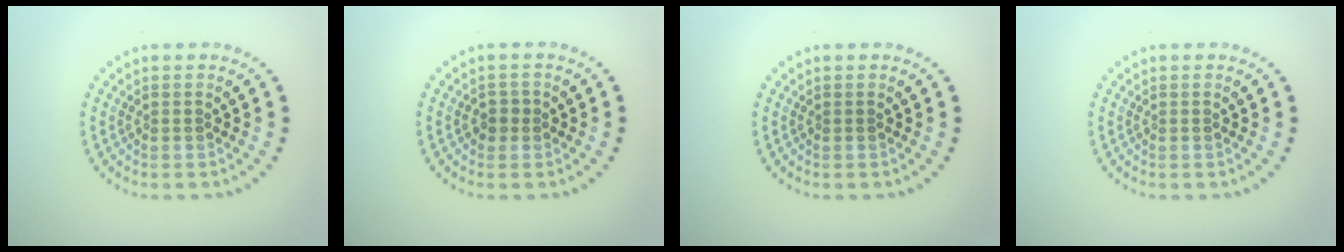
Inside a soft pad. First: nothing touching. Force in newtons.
{"total": 1.4, "press": 1.3, "slide": 0.5}
{"total": 0.0}
{"total": 0.0}